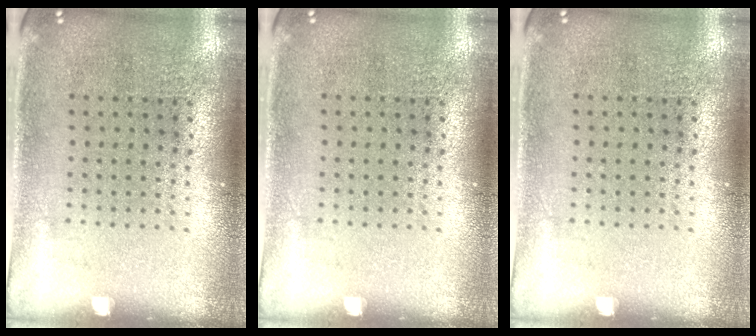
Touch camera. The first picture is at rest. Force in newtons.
{"total": 0.0}
{"total": 0.0}